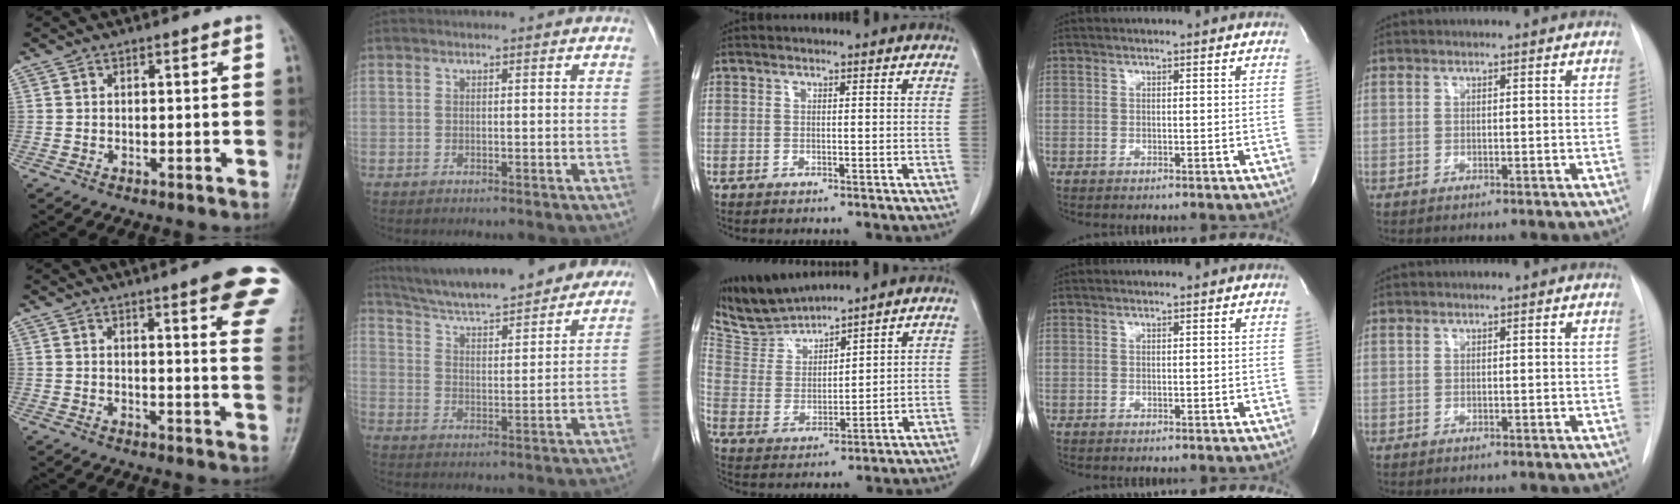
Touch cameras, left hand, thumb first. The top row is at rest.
{"thumb": {"total": 14.8, "force": [8.9, 2.6, 11.6], "torque": [-0.119, -0.032, 0.093]}, "index": {"total": 21.4, "force": [18.9, 3.4, 9.3], "torque": [-0.149, 0.019, 0.272]}, "middle": {"total": 7.2, "force": [7.2, 0.3, 0.2], "torque": [-0.023, 0.007, 0.157]}}